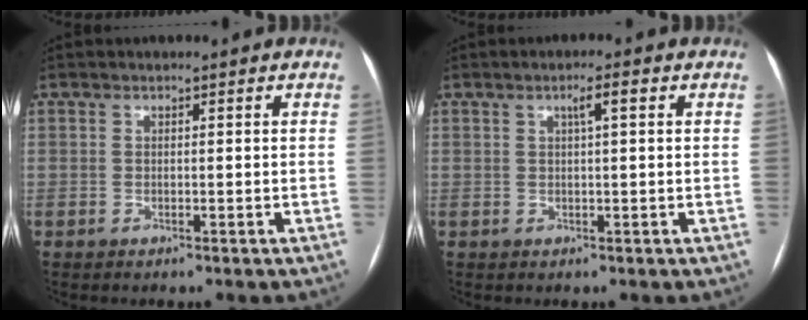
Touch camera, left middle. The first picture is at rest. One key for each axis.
{"total": 2.2, "fx": 0.8, "fy": 0.0, "fz": 2.1, "tx": -0.036, "ty": 0.006, "tz": 0.013}